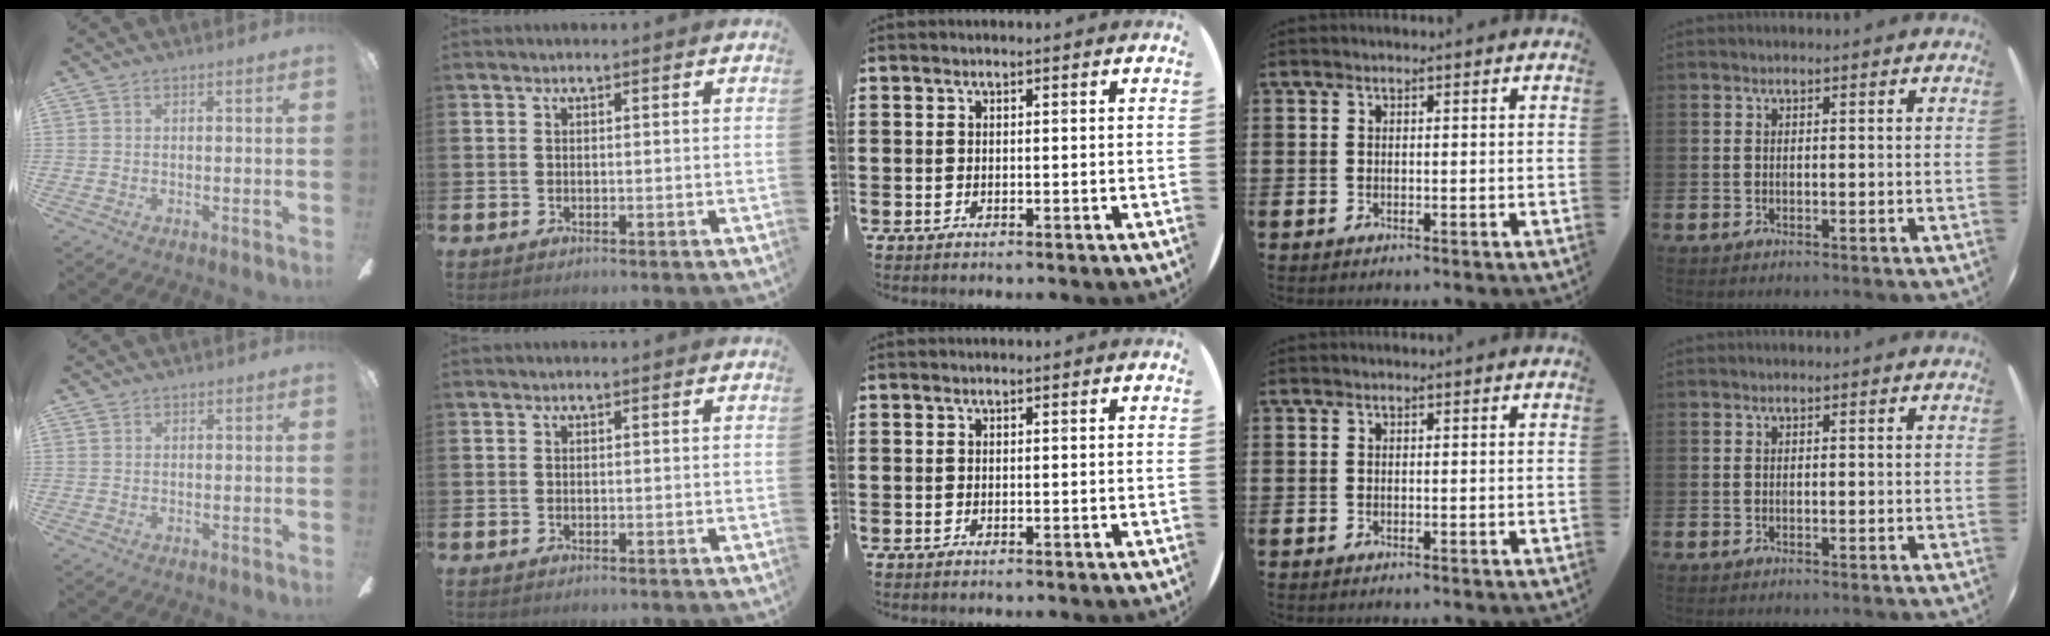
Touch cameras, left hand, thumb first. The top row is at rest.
{"thumb": {"total": 0.5, "force": [0.4, 0.3, -0.1], "torque": [0.004, 0.003, 0.007]}}